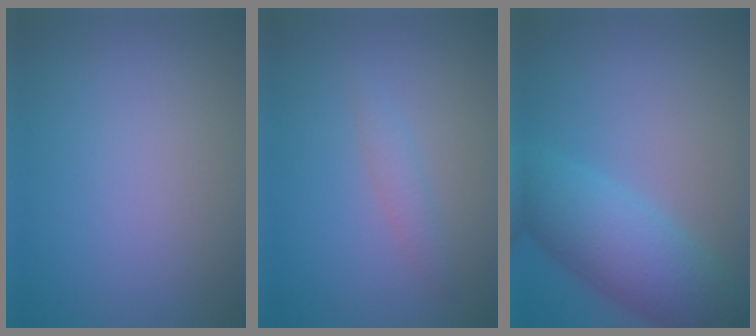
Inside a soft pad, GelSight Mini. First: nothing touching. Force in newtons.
{"total": 1.3, "press": 1.3, "slide": 0.0}
{"total": 6.9, "press": 6.9, "slide": 0.2}